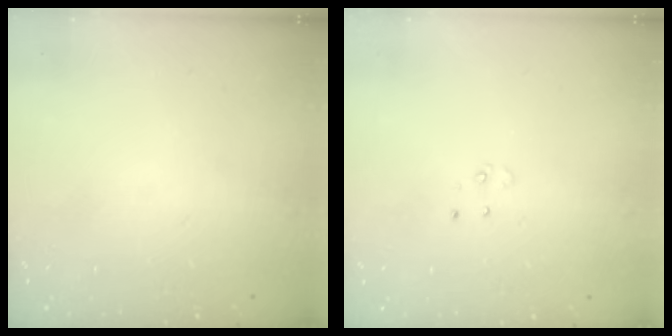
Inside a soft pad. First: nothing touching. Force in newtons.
{"total": 3.0, "press": 3.0, "slide": 0.4}